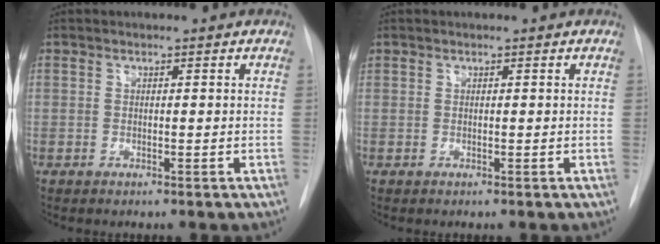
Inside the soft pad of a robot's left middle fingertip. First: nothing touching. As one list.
[{"total": 0.0}]